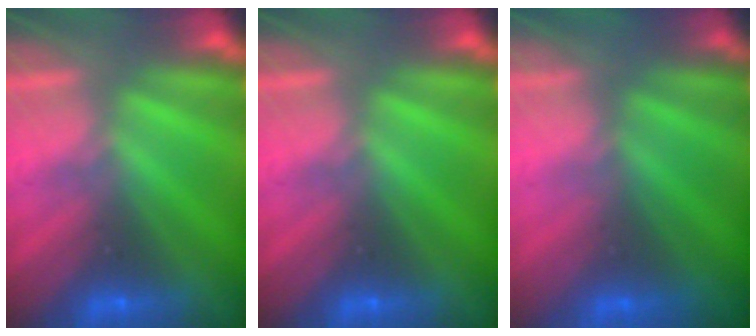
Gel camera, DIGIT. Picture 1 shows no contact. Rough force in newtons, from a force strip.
{"total": 0.0}
{"total": 2.4}